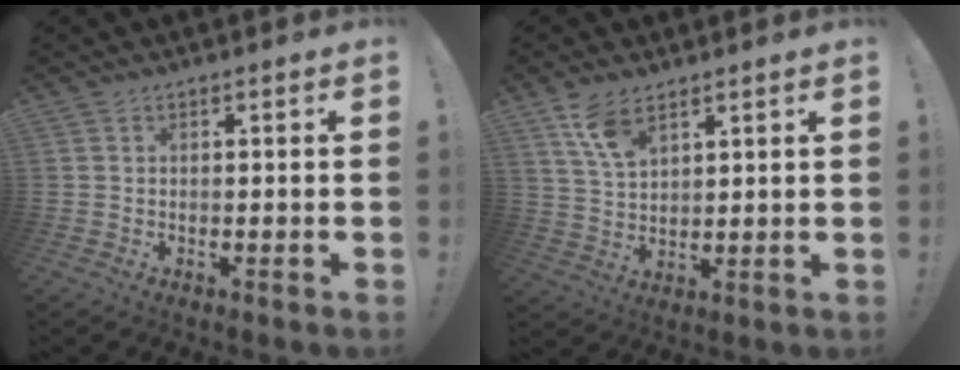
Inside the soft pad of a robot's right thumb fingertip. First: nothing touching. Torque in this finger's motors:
{"motor_torque": [0.10, 0.18, 0.24, 0.70, 0.02]}